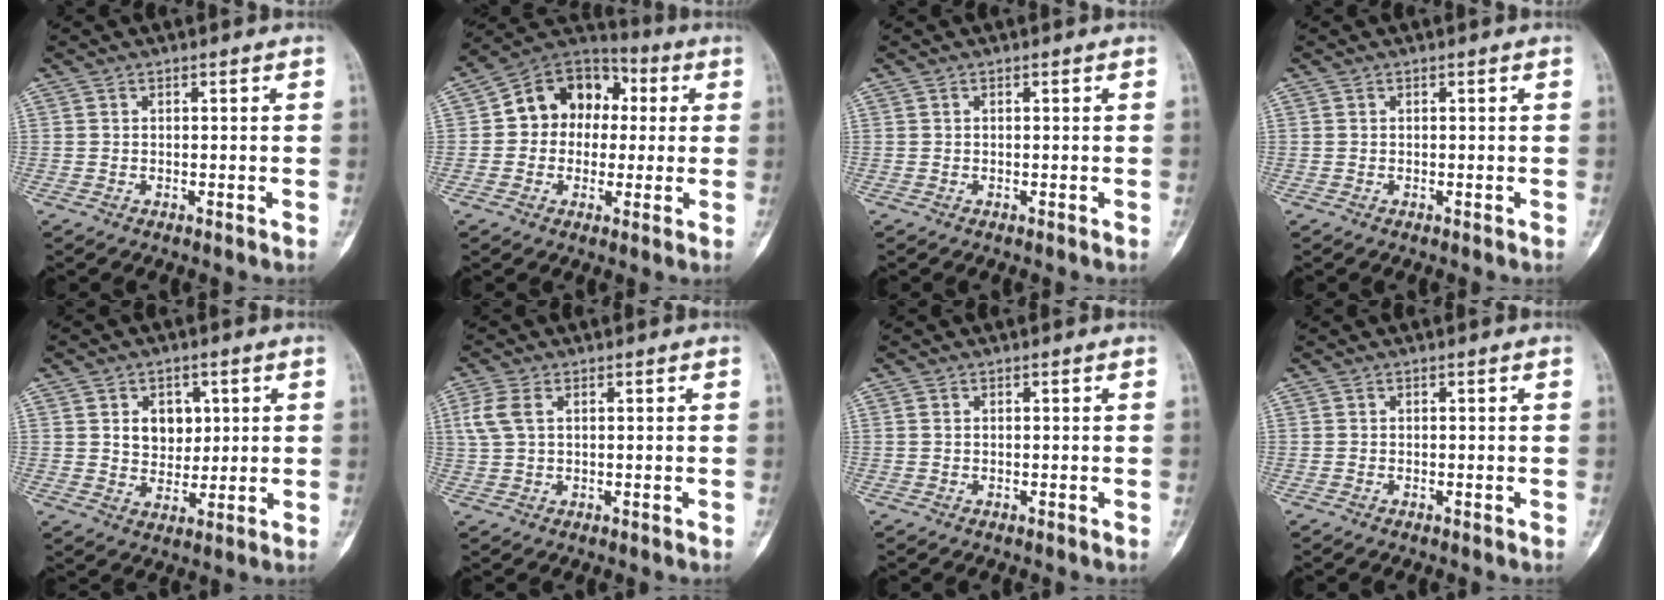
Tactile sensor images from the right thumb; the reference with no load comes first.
{"total": 13.5, "force": [1.5, 10.9, 7.9], "torque": [-0.076, 0.032, 0.013]}
{"total": 0.0}
{"total": 0.0}
{"total": 6.8, "force": [1.9, 5.2, 3.9], "torque": [-0.029, -0.011, 0.035]}
{"total": 4.4, "force": [1.3, 2.5, 3.4], "torque": [-0.093, 0.011, 0.029]}
{"total": 0.6, "force": [0.1, 0.4, 0.4], "torque": [-0.011, 0.002, 0.003]}
{"total": 0.0}